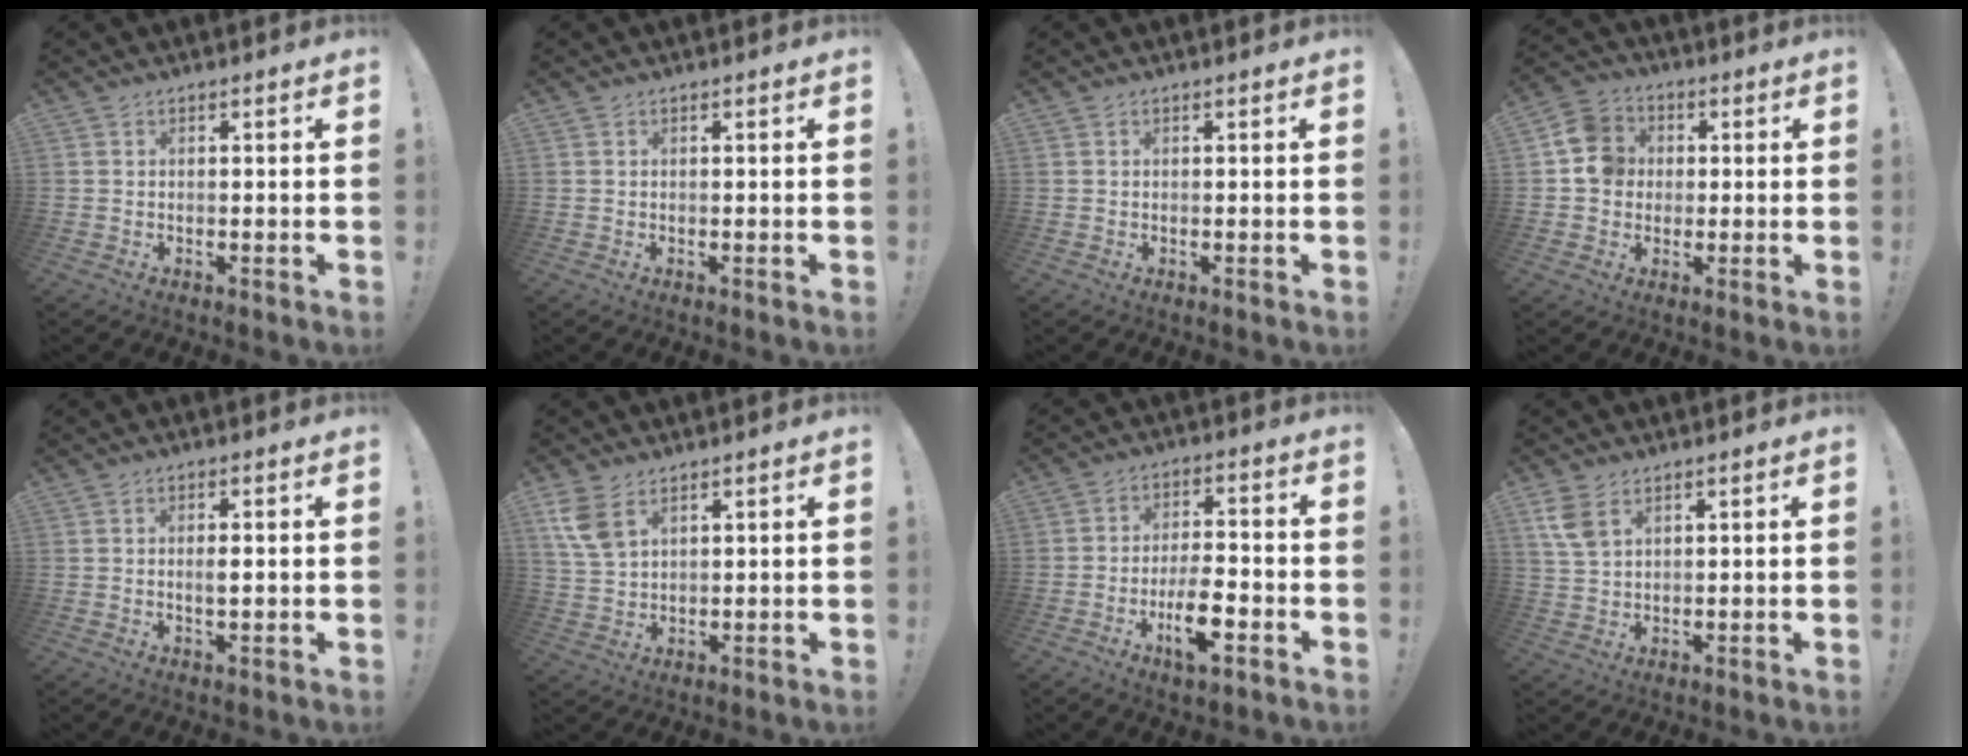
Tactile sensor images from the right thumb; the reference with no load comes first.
{"total": 0.0}
{"total": 0.0}
{"total": 9.9, "force": [0.7, 9.1, 3.9], "torque": [-0.049, 0.018, 0.019]}
{"total": 2.1, "force": [0.2, 0.5, 2.0], "torque": [-0.021, -0.007, -0.001]}
{"total": 7.4, "force": [4.1, 4.3, 4.5], "torque": [-0.092, -0.012, 0.082]}
{"total": 10.0, "force": [-4.7, 5.2, 7.1], "torque": [-0.122, 0.024, -0.083]}
{"total": 6.2, "force": [3.3, 3.5, 3.9], "torque": [-0.079, -0.010, 0.064]}